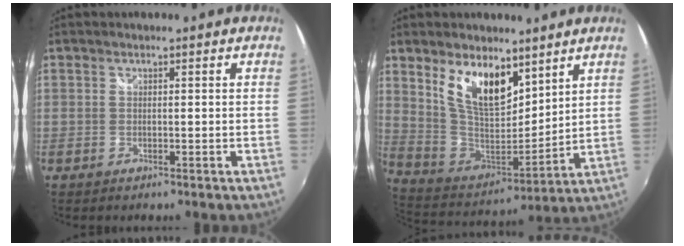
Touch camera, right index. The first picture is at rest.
{"total": 14.9, "force": [8.2, 7.3, 10.1], "torque": [-0.194, -0.002, 0.165]}